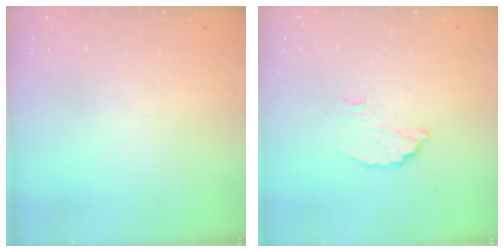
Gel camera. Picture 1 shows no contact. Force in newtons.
{"total": 3.8, "press": 3.8, "slide": 0.3}